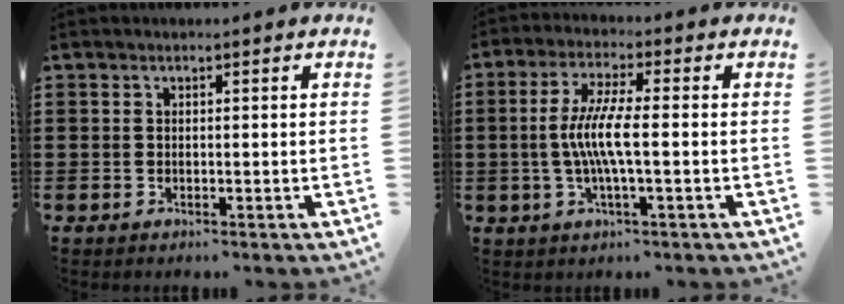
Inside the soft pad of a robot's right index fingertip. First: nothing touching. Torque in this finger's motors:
{"motor_torque": [0.38, -0.20, 0.65, 0.14]}